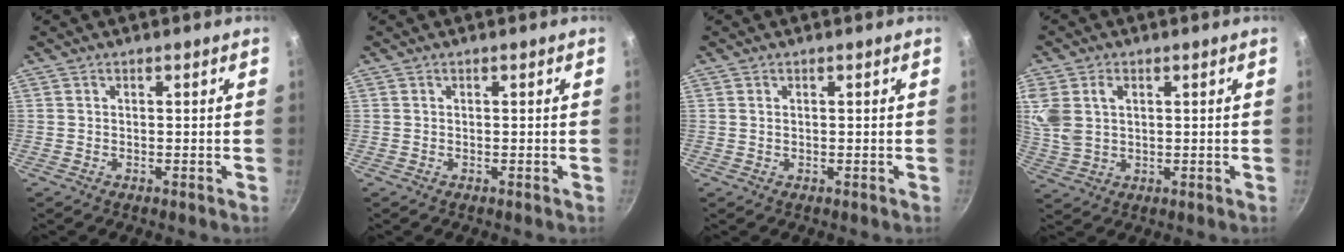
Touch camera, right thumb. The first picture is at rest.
{"total": 0.0}
{"total": 0.5, "force": [0.2, 0.4, 0.3], "torque": [-0.004, 0.001, 0.004]}
{"total": 8.6, "force": [2.5, 6.1, 5.5], "torque": [-0.113, -0.002, 0.054]}